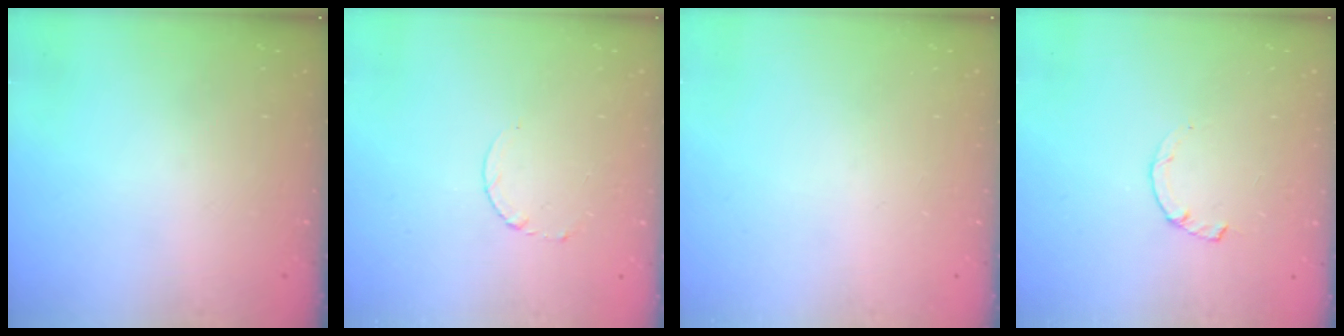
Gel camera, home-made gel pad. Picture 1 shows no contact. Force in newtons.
{"total": 2.5, "press": 2.5, "slide": 0.3}
{"total": 0.0}
{"total": 1.0, "press": 0.9, "slide": 0.2}